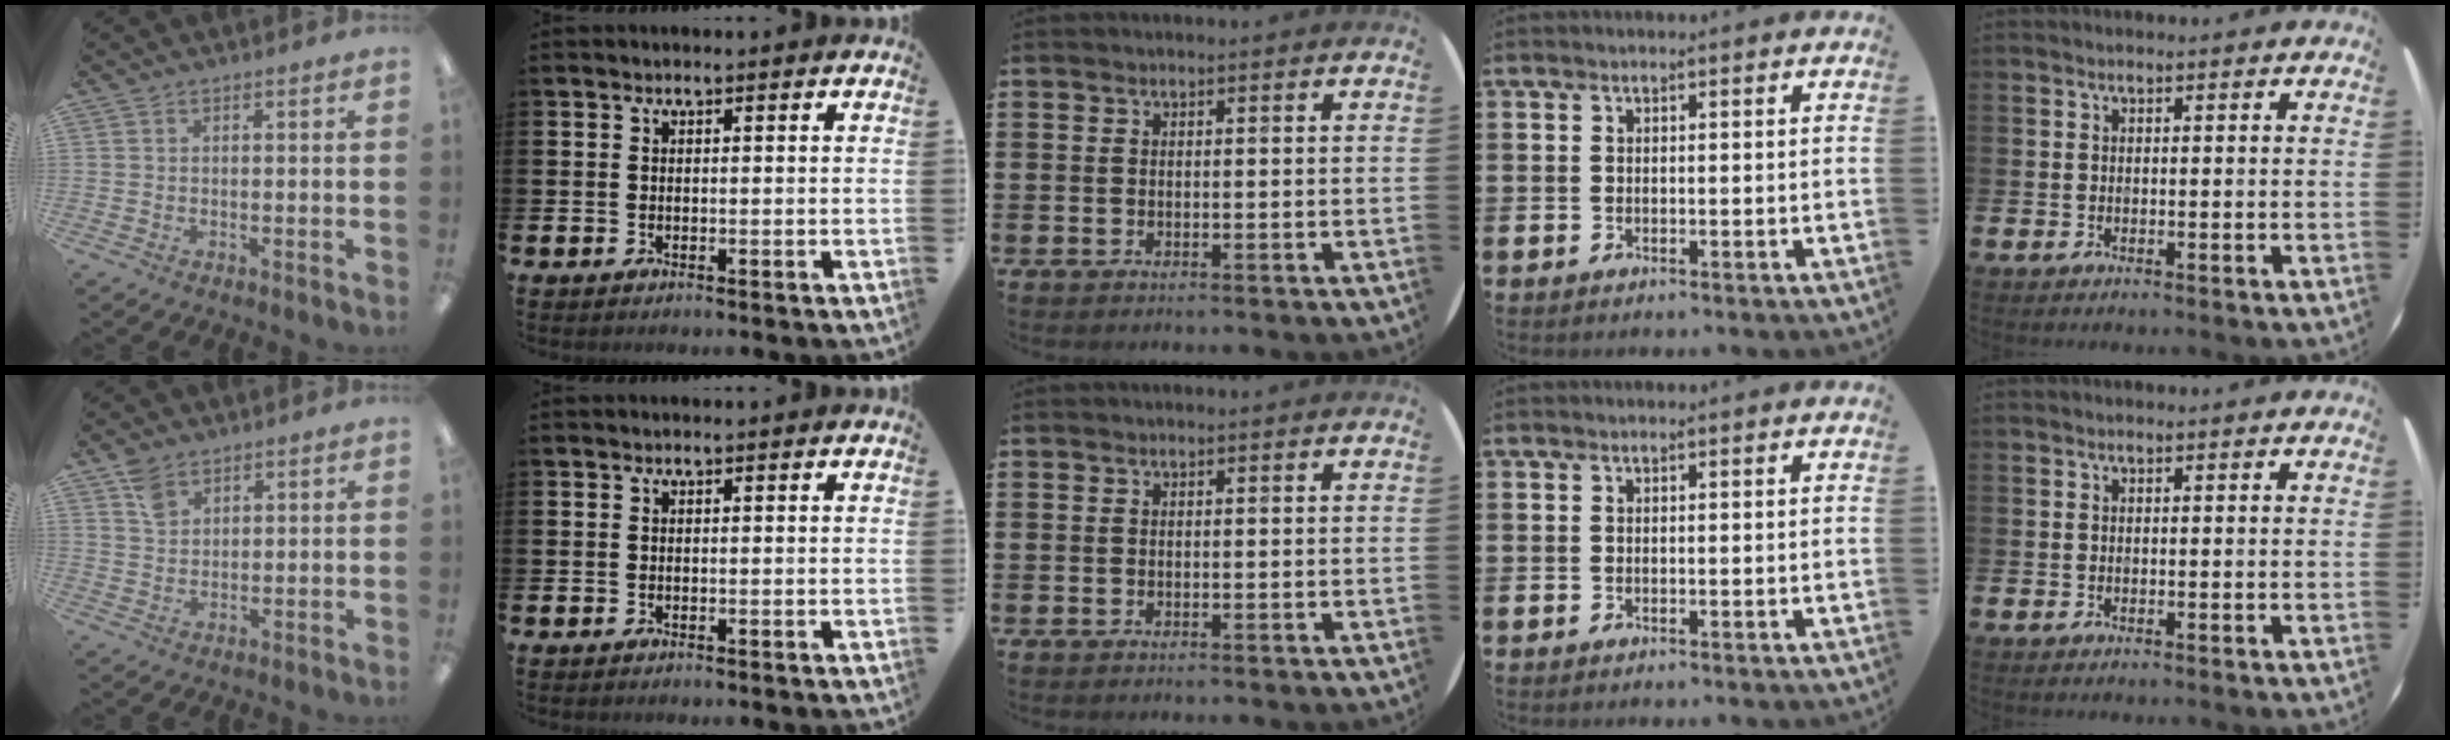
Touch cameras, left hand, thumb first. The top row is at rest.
{"thumb": {"total": 4.7, "force": [3.2, 2.9, 1.9], "torque": [-0.038, -0.004, 0.062]}}